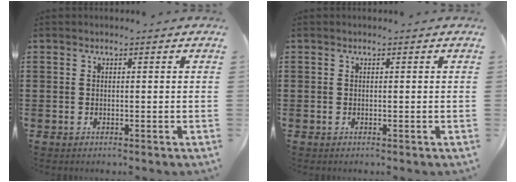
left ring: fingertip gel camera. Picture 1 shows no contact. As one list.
[{"total": 0.0}]